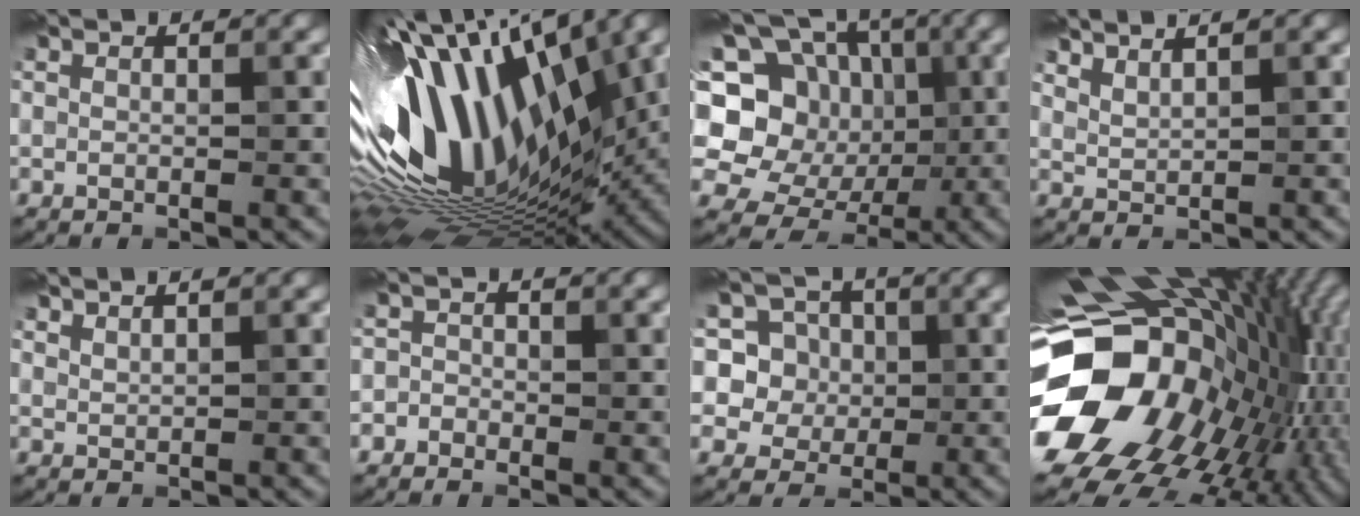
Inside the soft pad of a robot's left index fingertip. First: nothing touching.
{"total": 16.4, "force": [1.7, 7.4, 14.6], "torque": [-0.285, 0.009, 0.026]}
{"total": 12.9, "force": [0.7, 11.3, 6.2], "torque": [-0.128, 0.030, -0.009]}
{"total": 2.6, "force": [2.4, 0.4, 0.9], "torque": [-0.011, 0.005, 0.043]}
{"total": 1.3, "force": [1.2, 0.1, 0.3], "torque": [-0.004, 0.000, 0.023]}
{"total": 1.1, "force": [-0.8, 0.8, 0.0], "torque": [0.011, 0.003, -0.021]}
{"total": 8.7, "force": [2.5, 7.9, 2.5], "torque": [-0.066, 0.029, 0.034]}
{"total": 18.9, "force": [-0.4, 13.7, 13.0], "torque": [-0.248, -0.033, 0.014]}